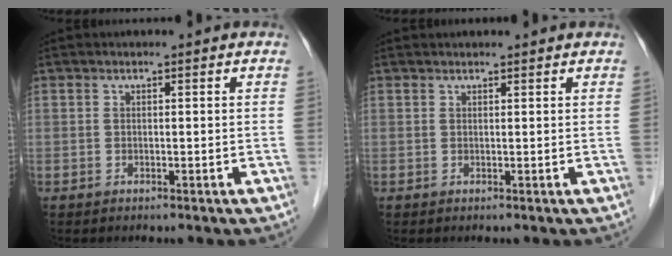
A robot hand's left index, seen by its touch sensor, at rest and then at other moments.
{"total": 2.9, "force": [2.8, 0.3, 0.8], "torque": [-0.011, 0.025, 0.035]}